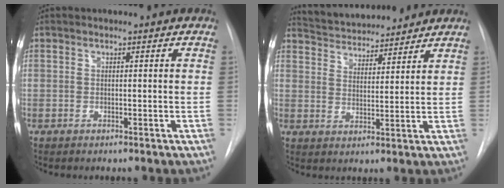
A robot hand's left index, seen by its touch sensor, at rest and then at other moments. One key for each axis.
{"total": 11.8, "fx": 11.1, "fy": 2.3, "fz": 3.0, "tx": -0.048, "ty": 0.018, "tz": 0.175}